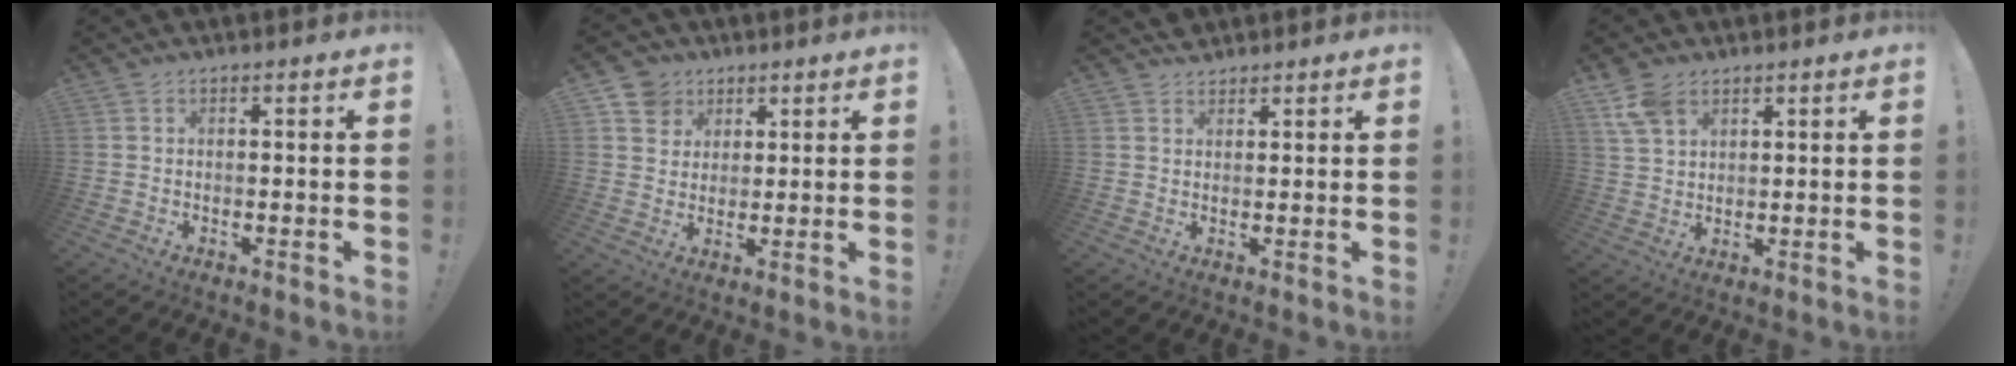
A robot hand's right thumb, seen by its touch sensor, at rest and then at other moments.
{"total": 7.7, "force": [4.2, 6.4, 1.2], "torque": [-0.013, -0.026, 0.083]}
{"total": 2.2, "force": [1.9, 1.2, 0.0], "torque": [0.006, -0.013, 0.035]}
{"total": 7.3, "force": [4.3, 4.4, 4.0], "torque": [-0.072, -0.011, 0.085]}